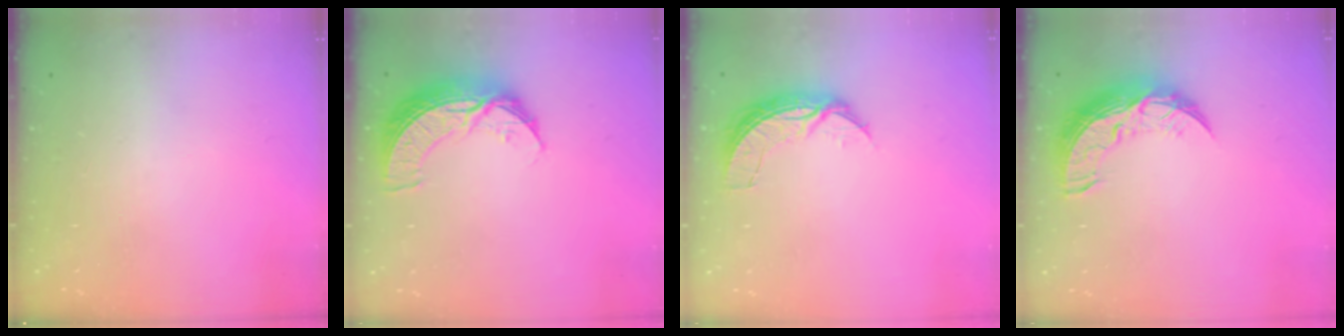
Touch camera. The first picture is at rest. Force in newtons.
{"total": 10.3, "press": 10.2, "slide": 0.7}
{"total": 6.9, "press": 6.9, "slide": 0.6}
{"total": 11.5, "press": 11.4, "slide": 0.7}